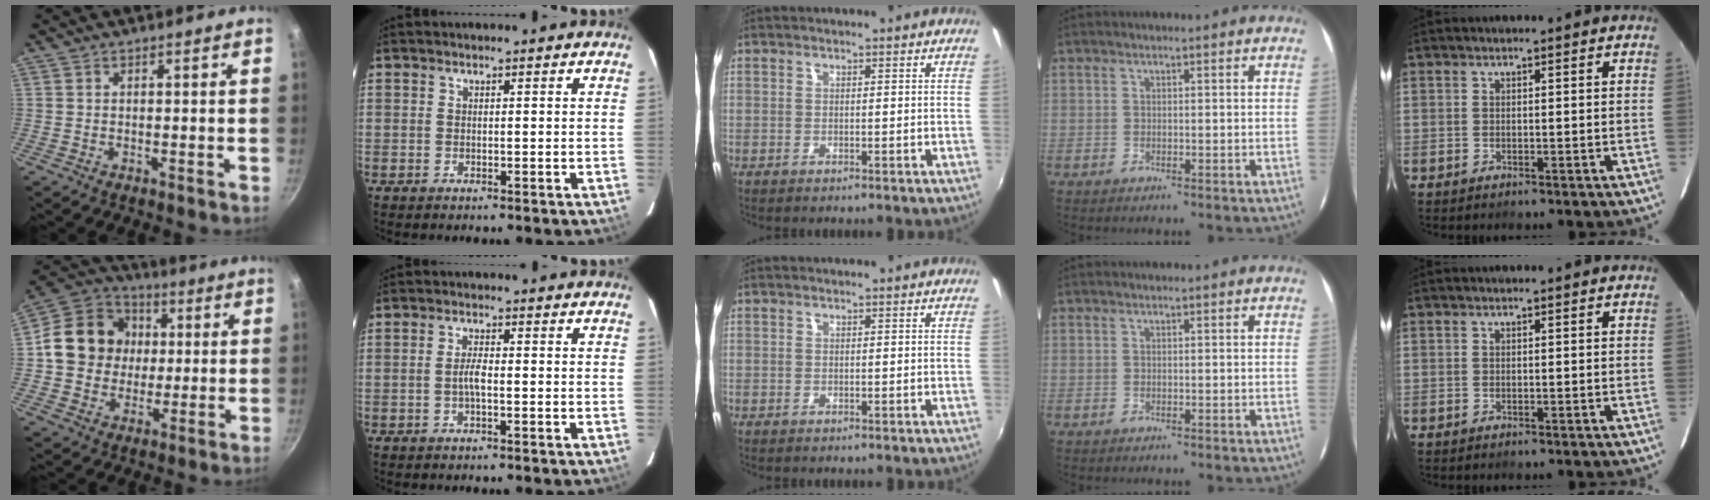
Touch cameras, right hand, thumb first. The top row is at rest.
{"thumb": {"total": 15.3, "force": [1.2, 13.5, 7.0], "torque": [-0.092, 0.021, 0.009]}, "index": {"total": 2.2, "force": [-0.7, 0.3, 2.0], "torque": [-0.042, 0.004, -0.015]}}